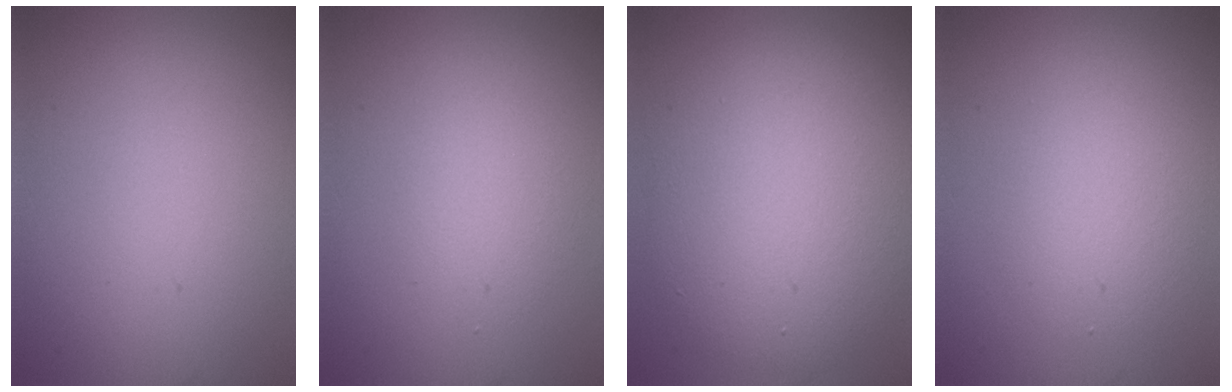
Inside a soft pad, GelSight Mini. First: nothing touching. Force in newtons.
{"total": 1.8, "press": 1.8, "slide": 0.0}
{"total": 8.1, "press": 8.1, "slide": 0.5}
{"total": 2.9, "press": 2.9, "slide": 0.4}